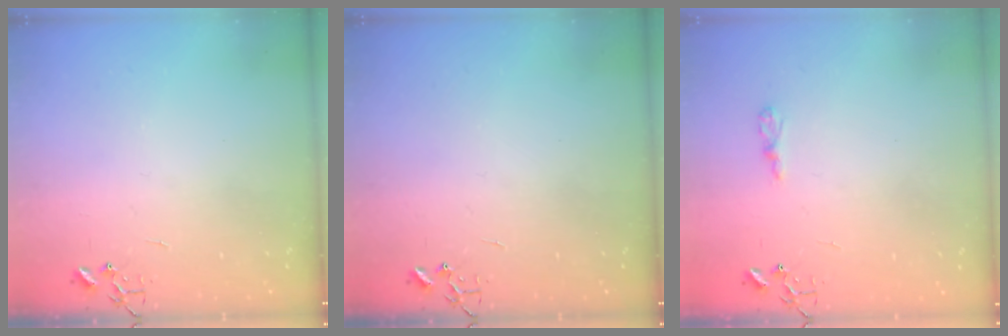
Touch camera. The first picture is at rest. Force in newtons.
{"total": 0.0}
{"total": 4.8, "press": 4.7, "slide": 0.6}